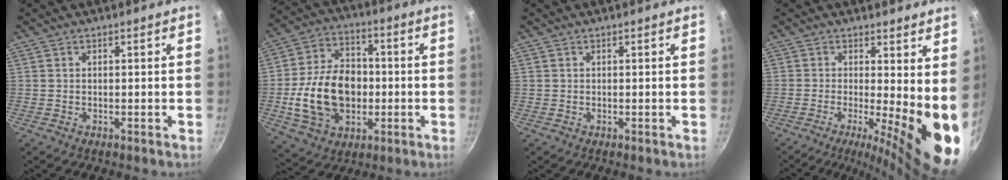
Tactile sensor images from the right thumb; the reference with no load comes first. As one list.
[{"total": 18.6, "force": [-2.3, 13.3, 12.8], "torque": [-0.203, 0.029, -0.036]}, {"total": 0.0}, {"total": 12.1, "force": [-1.1, 3.2, 11.7], "torque": [-0.145, -0.018, -0.016]}]